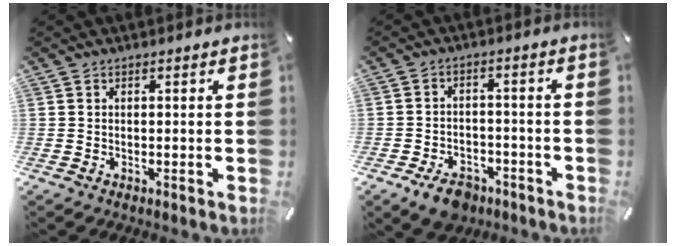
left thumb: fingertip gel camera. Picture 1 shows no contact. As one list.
[{"total": 6.4, "force": [-4.3, 3.9, 2.8], "torque": [-0.049, 0.025, -0.079]}]